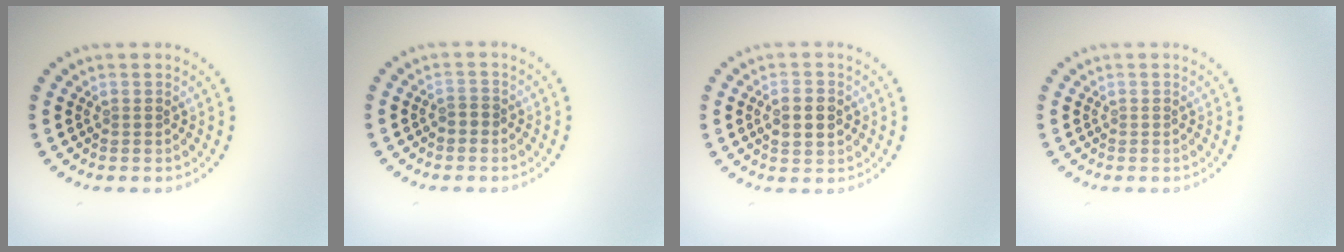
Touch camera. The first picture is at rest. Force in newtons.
{"total": 1.0, "press": 0.9, "slide": 0.4}
{"total": 3.0, "press": 3.0, "slide": 0.1}
{"total": 0.0}